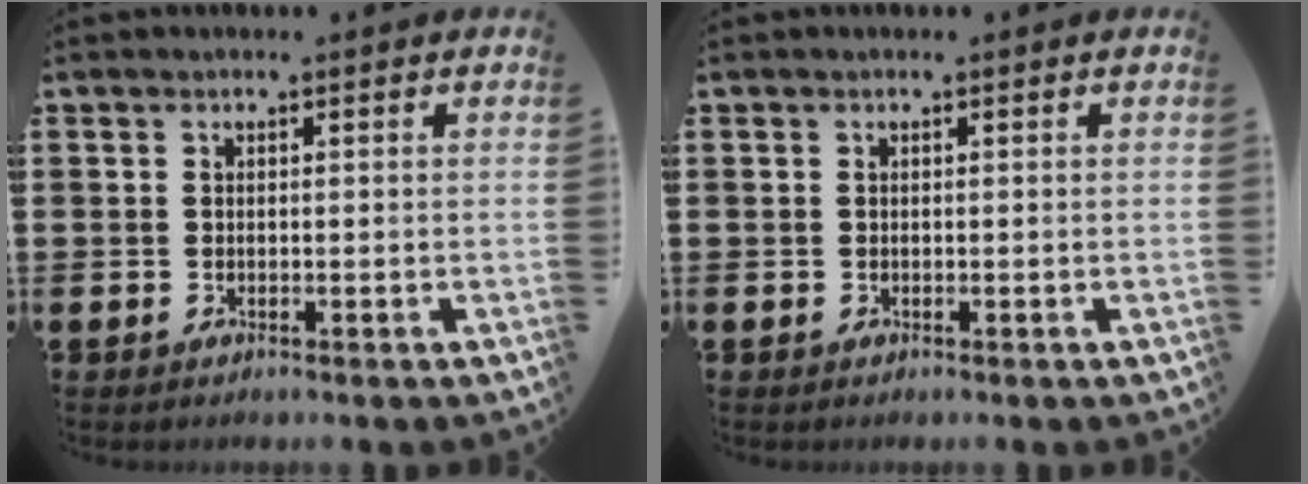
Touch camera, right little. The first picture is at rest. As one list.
[{"total": 0.0}]